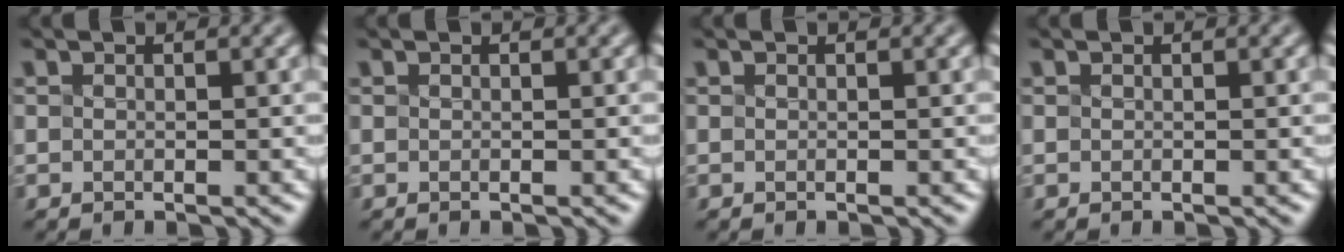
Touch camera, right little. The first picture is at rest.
{"total": 0.0}
{"total": 0.0}
{"total": 0.0}